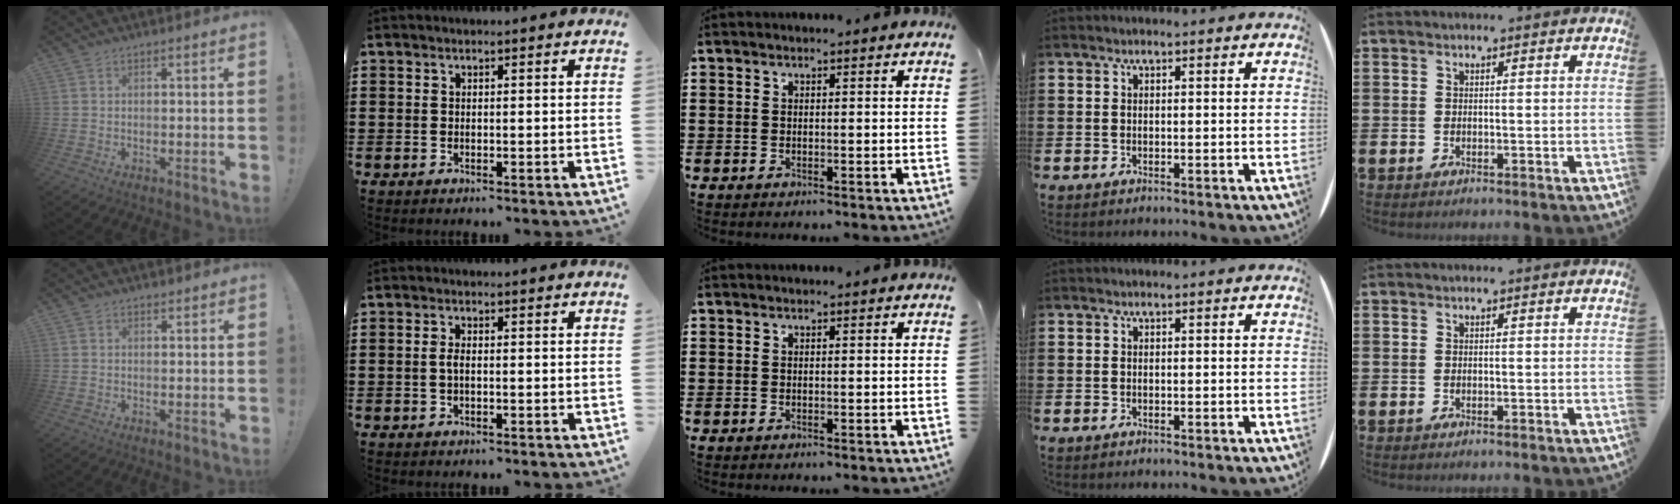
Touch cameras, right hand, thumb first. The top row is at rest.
{"thumb": {"total": 0.7, "force": [0.6, 0.3, 0.1], "torque": [-0.002, 0.000, 0.012]}, "index": {"total": 1.7, "force": [-0.3, 0.4, 1.7], "torque": [-0.040, -0.007, -0.006]}}